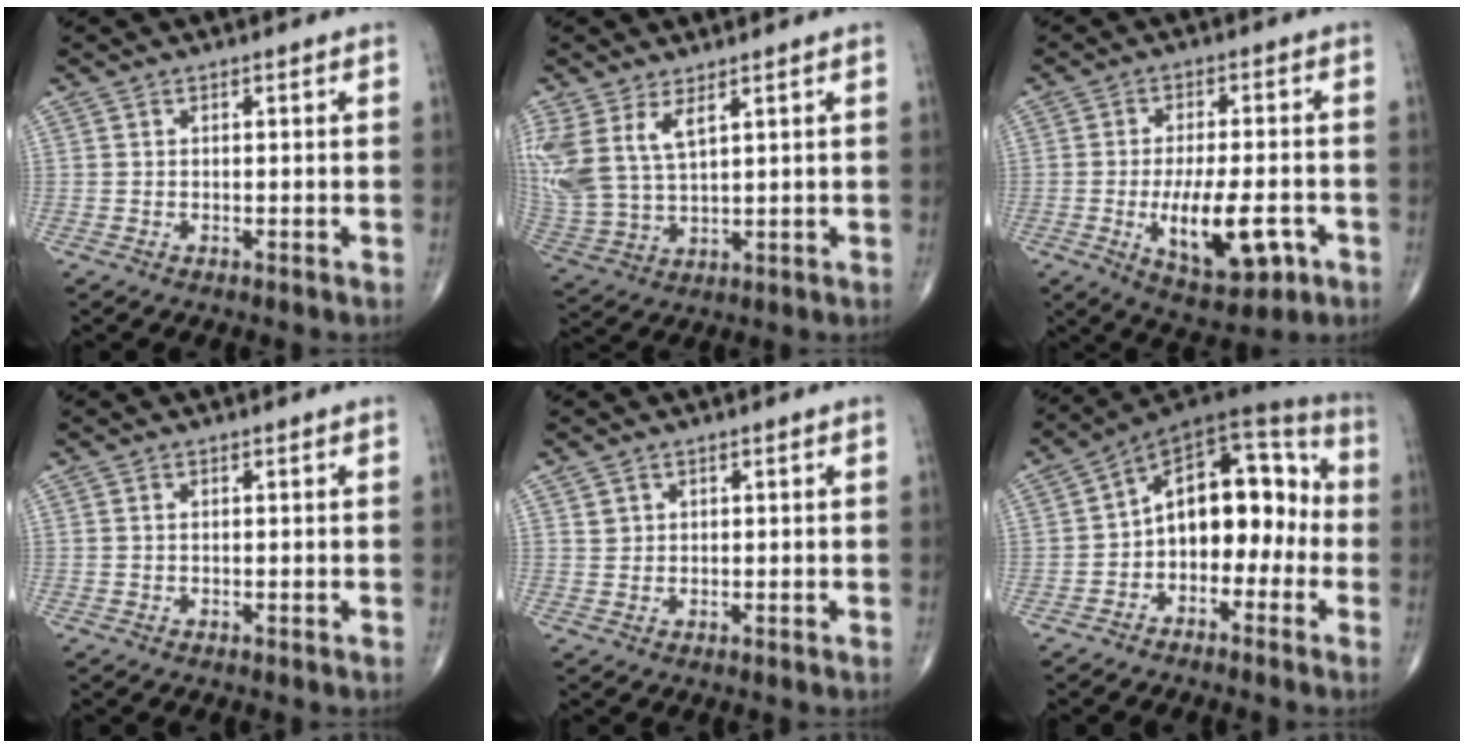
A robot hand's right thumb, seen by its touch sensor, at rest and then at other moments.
{"total": 11.8, "force": [5.4, 5.7, 8.8], "torque": [-0.210, -0.019, 0.122]}
{"total": 13.1, "force": [-3.9, 5.4, 11.3], "torque": [-0.168, 0.007, -0.049]}
{"total": 0.0}
{"total": 1.4, "force": [0.8, 1.1, 0.3], "torque": [0.008, -0.004, 0.012]}
{"total": 14.8, "force": [-2.0, 9.4, 11.2], "torque": [-0.119, 0.056, -0.045]}